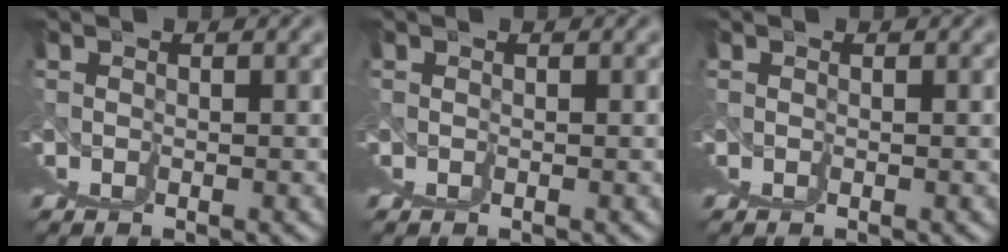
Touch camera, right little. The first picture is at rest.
{"total": 0.0}
{"total": 0.0}